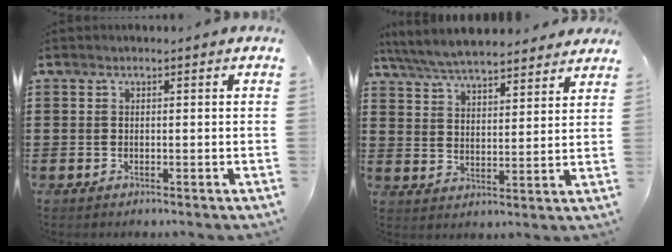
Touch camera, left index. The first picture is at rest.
{"total": 6.6, "force": [6.3, 0.8, 1.7], "torque": [-0.060, -0.025, 0.113]}